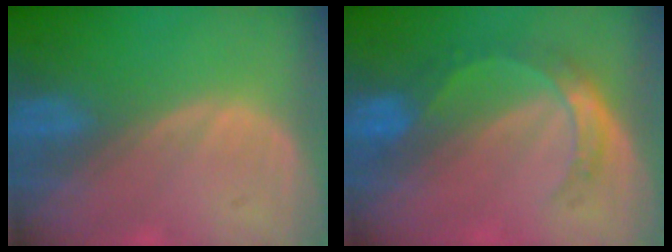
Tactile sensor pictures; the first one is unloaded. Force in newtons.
{"total": 5.3, "press": 4.8, "slide": 2.2}